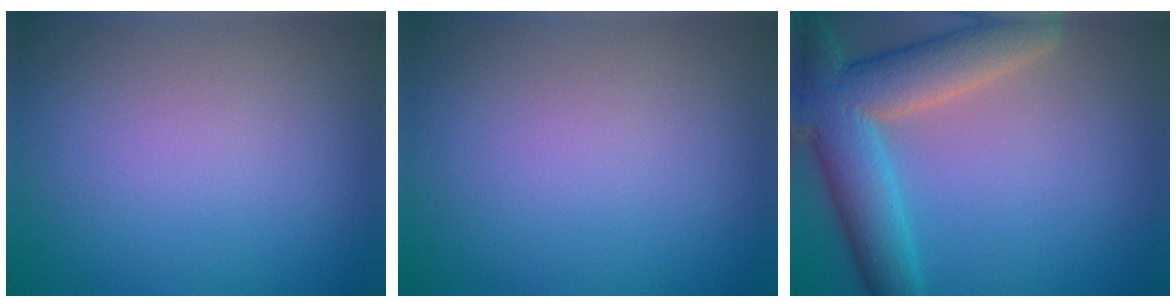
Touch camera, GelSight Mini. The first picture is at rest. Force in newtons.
{"total": 0.0}
{"total": 8.9, "press": 8.8, "slide": 0.8}